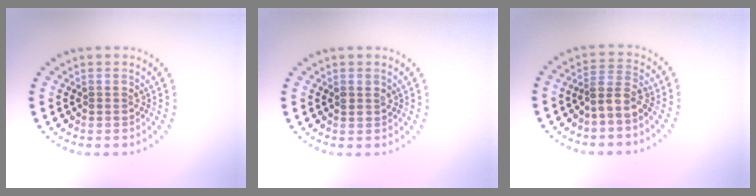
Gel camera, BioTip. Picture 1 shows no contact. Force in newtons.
{"total": 0.9, "press": 0.8, "slide": 0.4}
{"total": 2.6, "press": 2.1, "slide": 1.6}